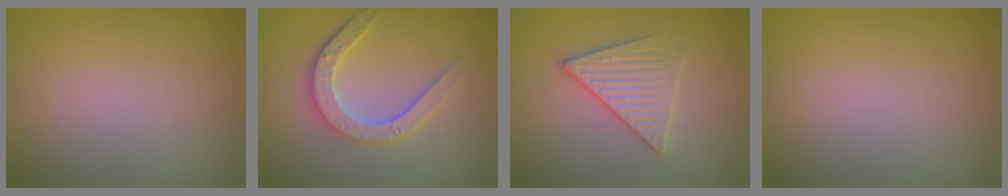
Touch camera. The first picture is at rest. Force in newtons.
{"total": 4.7, "press": 3.5, "slide": 3.0}
{"total": 3.4, "press": 3.2, "slide": 1.1}
{"total": 0.0}